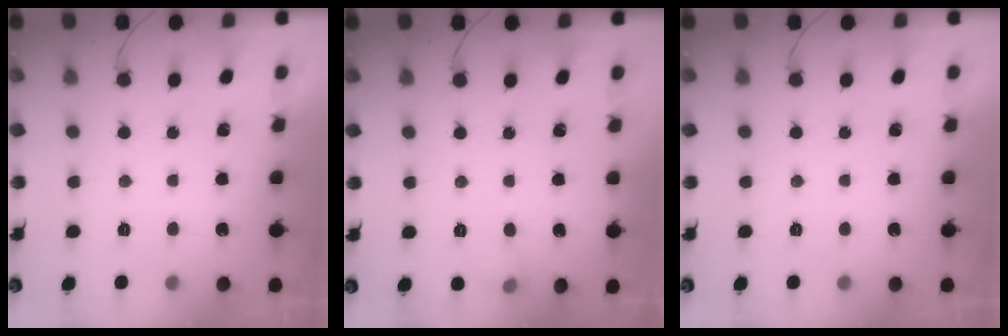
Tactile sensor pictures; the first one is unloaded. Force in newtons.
{"total": 5.0, "press": 4.7, "slide": 1.4}
{"total": 0.0}